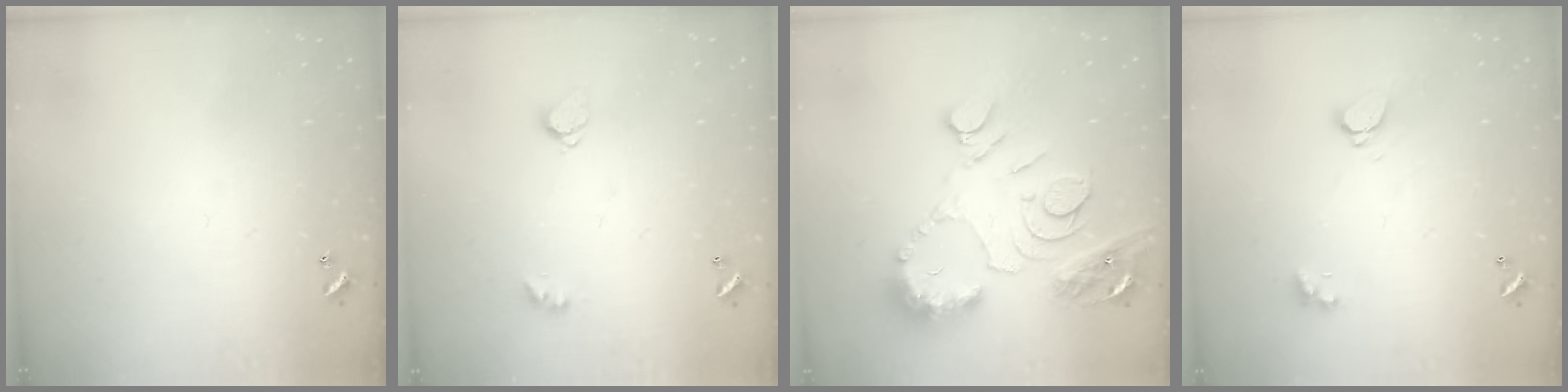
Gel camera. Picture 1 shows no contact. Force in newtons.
{"total": 3.3, "press": 3.3, "slide": 0.2}
{"total": 14.4, "press": 14.3, "slide": 1.3}
{"total": 2.2, "press": 2.2, "slide": 0.3}